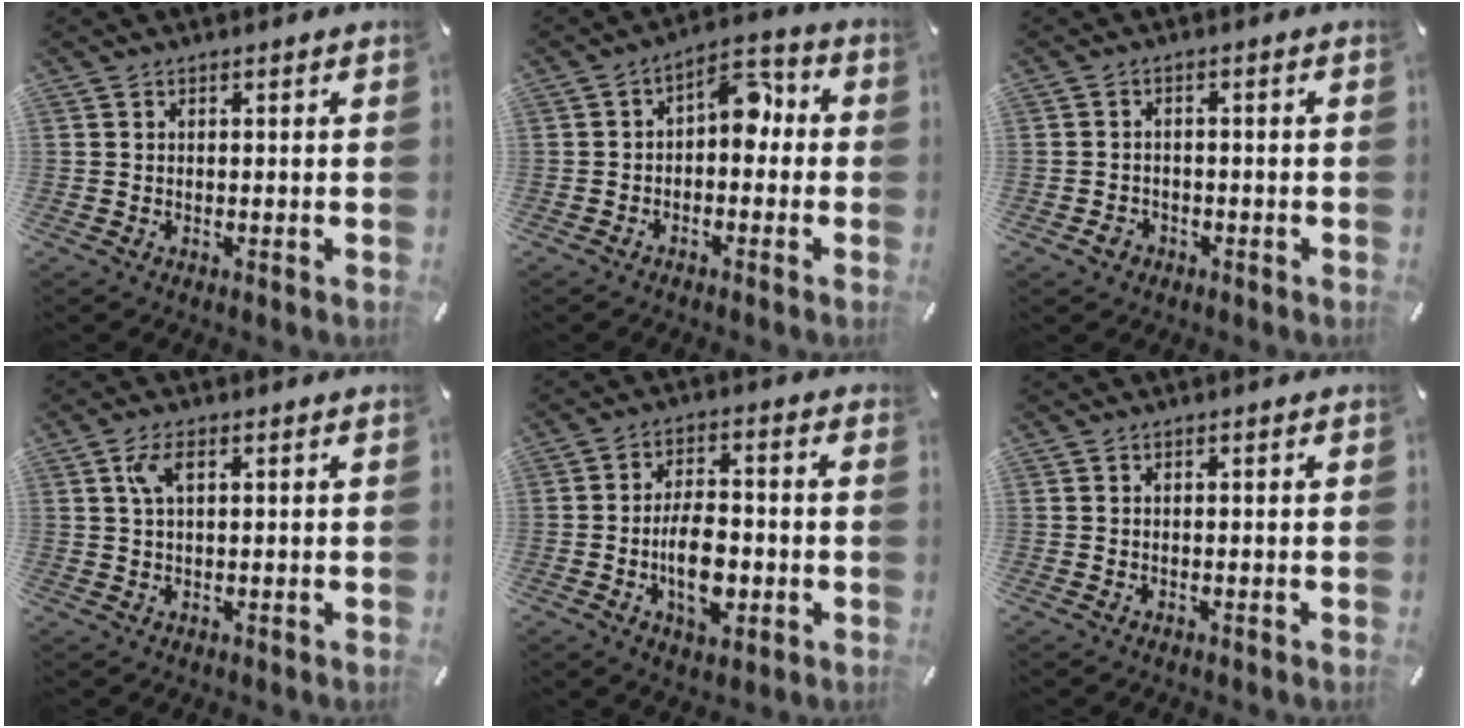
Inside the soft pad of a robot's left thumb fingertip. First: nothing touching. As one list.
[{"total": 8.0, "force": [0.4, 5.1, 6.2], "torque": [-0.086, 0.008, 0.001]}, {"total": 2.5, "force": [-1.4, 2.0, 0.6], "torque": [-0.009, 0.008, -0.030]}, {"total": 4.1, "force": [1.4, 1.7, 3.5], "torque": [-0.083, 0.006, 0.019]}, {"total": 10.5, "force": [-2.8, 6.3, 7.9], "torque": [-0.135, -0.002, -0.050]}, {"total": 0.0}]